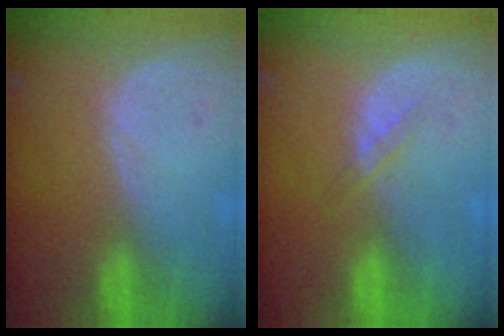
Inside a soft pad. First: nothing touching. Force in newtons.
{"total": 1.5, "press": 1.5, "slide": 0.1}